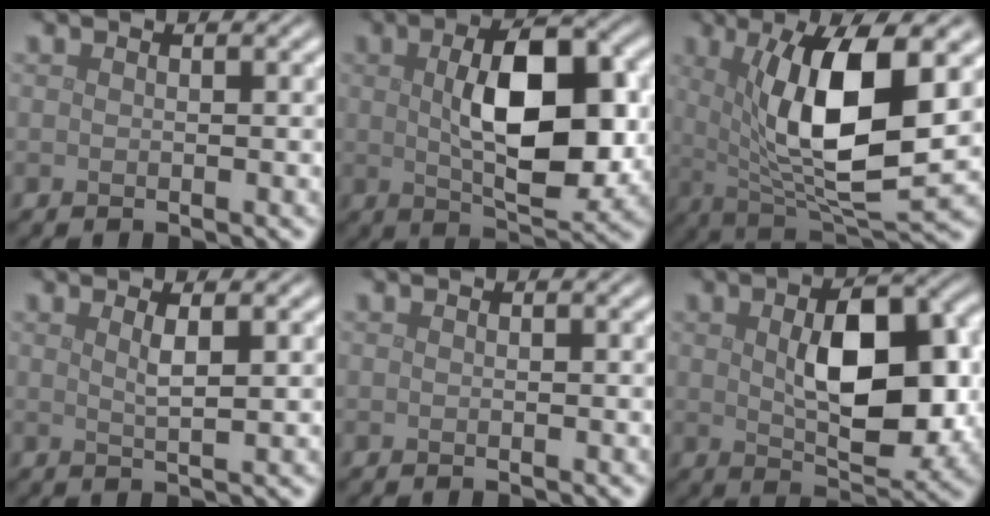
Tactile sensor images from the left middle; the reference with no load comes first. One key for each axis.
{"total": 9.6, "fx": 0.8, "fy": 4.5, "fz": 8.5, "tx": -0.135, "ty": 0.003, "tz": 0.017}
{"total": 10.7, "fx": 2.0, "fy": 3.4, "fz": 10.0, "tx": -0.163, "ty": -0.010, "tz": 0.042}
{"total": 2.0, "fx": 0.8, "fy": 0.4, "fz": 1.7, "tx": -0.026, "ty": 0.000, "tz": 0.011}
{"total": 0.0}
{"total": 9.0, "fx": 0.6, "fy": 4.8, "fz": 7.6, "tx": -0.124, "ty": -0.001, "tz": 0.017}